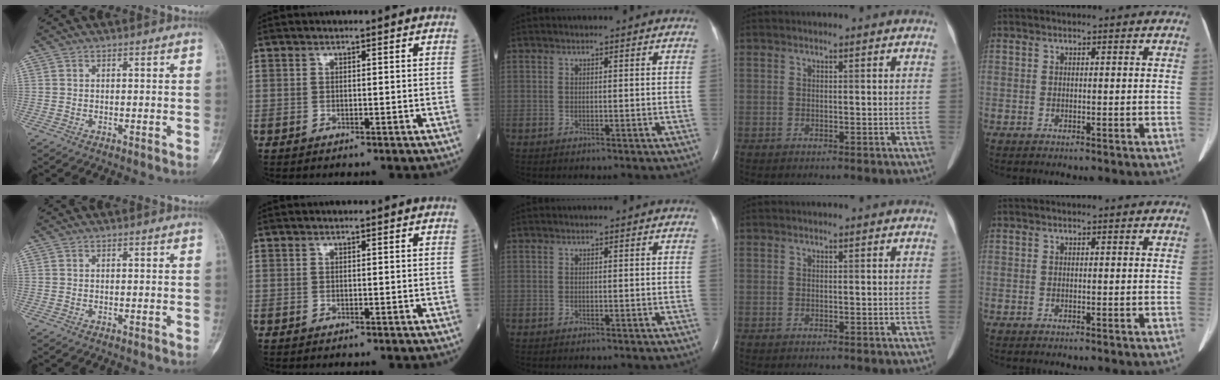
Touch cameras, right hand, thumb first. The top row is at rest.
{}